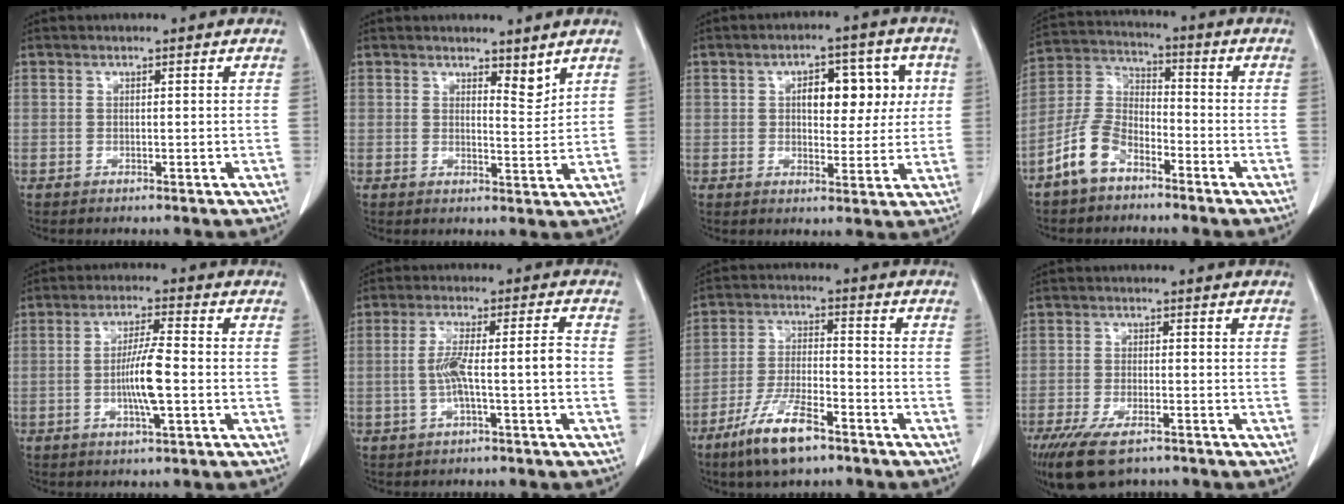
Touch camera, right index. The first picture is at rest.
{"total": 3.1, "force": [2.6, 0.8, 1.5], "torque": [-0.022, -0.013, 0.042]}
{"total": 8.8, "force": [2.0, 4.6, 7.2], "torque": [-0.091, 0.027, 0.031]}
{"total": 8.6, "force": [-5.5, 4.6, 4.7], "torque": [-0.117, 0.014, -0.115]}
{"total": 7.0, "force": [-1.3, 0.5, 6.8], "torque": [-0.131, -0.003, -0.028]}
{"total": 6.9, "force": [-1.3, 0.4, 6.8], "torque": [-0.132, 0.019, -0.022]}
{"total": 10.2, "force": [-6.7, 2.5, 7.3], "torque": [-0.145, -0.014, -0.123]}
{"total": 9.6, "force": [-6.8, 3.3, 5.9], "torque": [-0.107, -0.017, -0.112]}